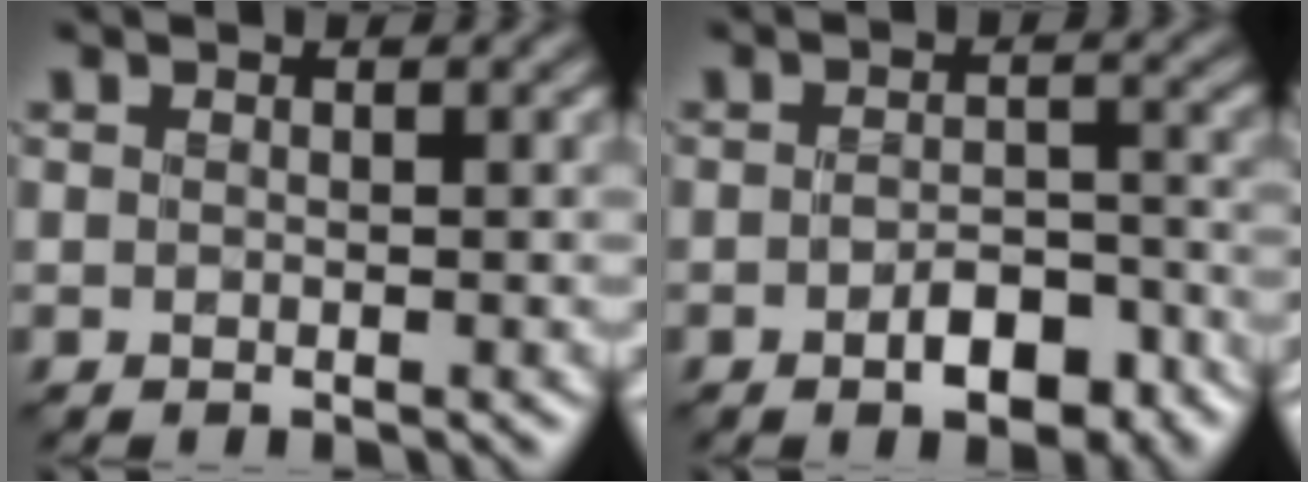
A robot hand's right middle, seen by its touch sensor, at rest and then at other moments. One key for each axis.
{"total": 3.9, "fx": -2.1, "fy": 1.8, "fz": 2.7, "tx": -0.040, "ty": 0.003, "tz": -0.031}